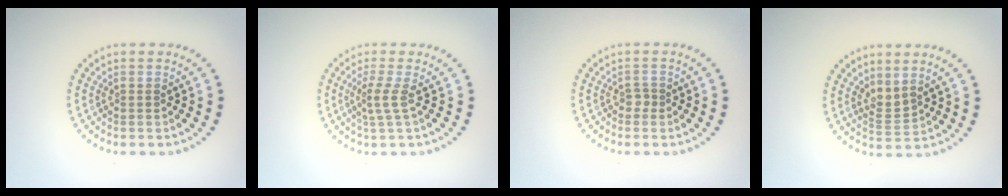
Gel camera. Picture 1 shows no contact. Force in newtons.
{"total": 2.0, "press": 1.3, "slide": 1.5}
{"total": 0.9, "press": 0.7, "slide": 0.6}
{"total": 1.8, "press": 1.3, "slide": 1.1}